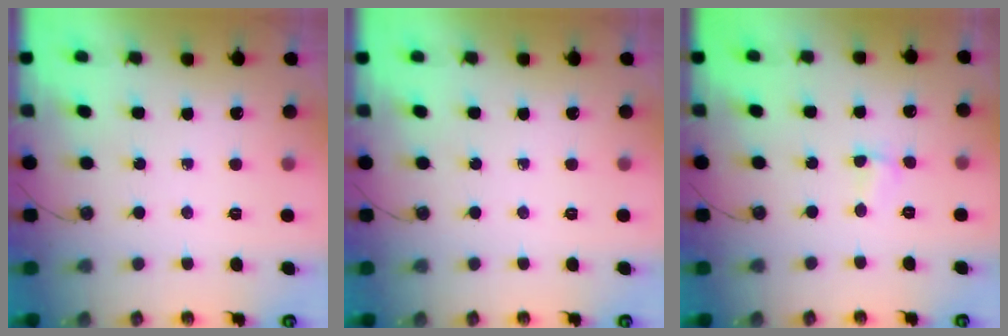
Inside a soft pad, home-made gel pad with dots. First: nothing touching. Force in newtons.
{"total": 0.0}
{"total": 2.3, "press": 1.9, "slide": 1.4}